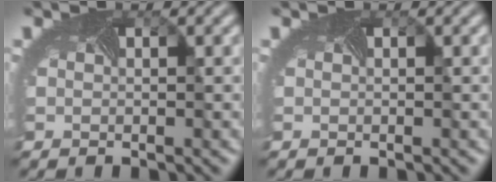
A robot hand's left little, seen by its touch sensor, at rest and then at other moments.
{"total": 0.0}